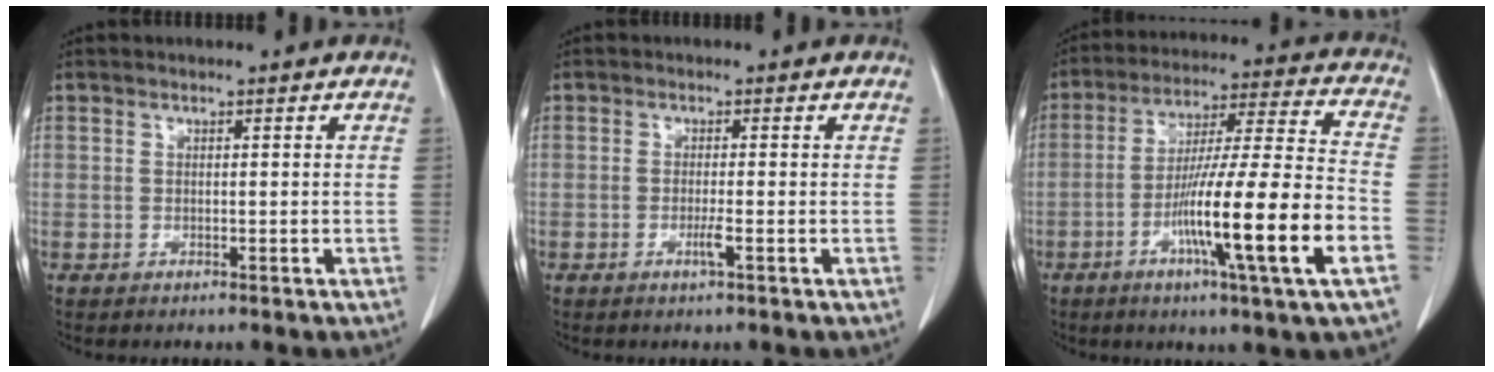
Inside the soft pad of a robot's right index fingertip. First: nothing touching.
{"total": 1.6, "force": [-0.7, -0.2, 1.5], "torque": [-0.033, -0.003, -0.011]}
{"total": 18.4, "force": [-6.4, -0.7, 17.2], "torque": [-0.298, -0.012, -0.108]}